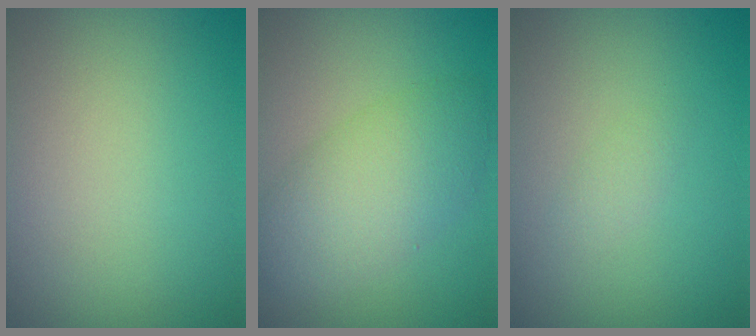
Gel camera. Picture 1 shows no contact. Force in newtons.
{"total": 5.1, "press": 5.1, "slide": 0.2}
{"total": 0.7, "press": 0.7, "slide": 0.0}